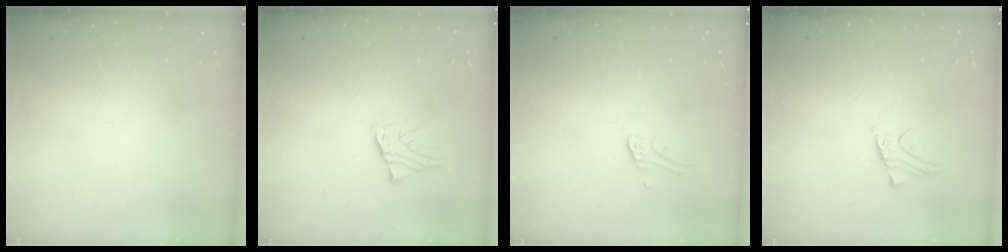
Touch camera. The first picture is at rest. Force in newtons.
{"total": 2.1, "press": 2.1, "slide": 0.2}
{"total": 4.7, "press": 4.6, "slide": 0.6}
{"total": 1.9, "press": 1.9, "slide": 0.1}